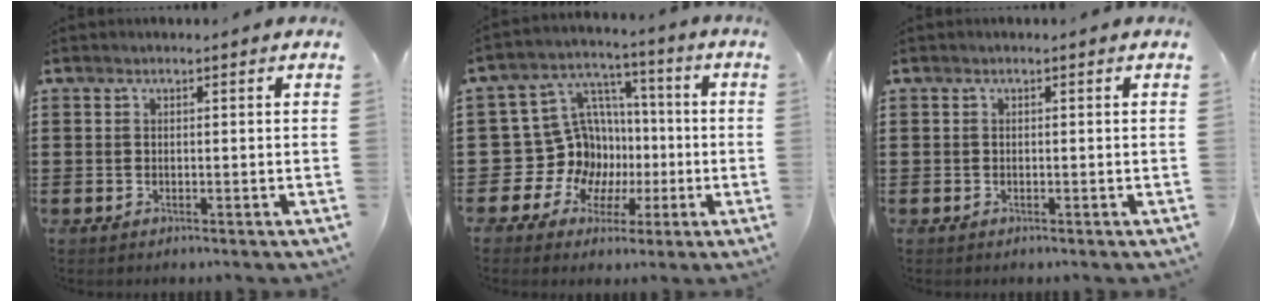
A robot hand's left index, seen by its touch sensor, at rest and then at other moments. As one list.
[{"total": 13.3, "force": [-1.0, 12.5, 4.5], "torque": [-0.130, -0.006, -0.003]}, {"total": 0.0}]